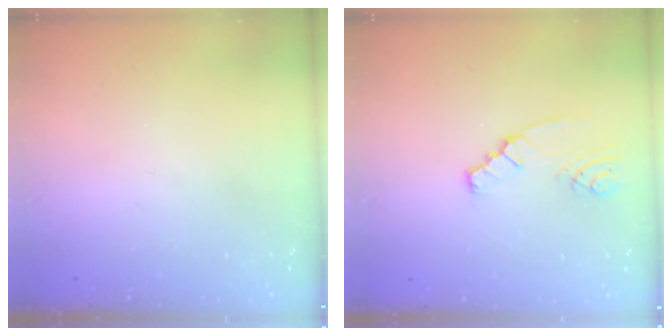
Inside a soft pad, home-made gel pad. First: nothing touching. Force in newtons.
{"total": 2.0, "press": 2.0, "slide": 0.2}